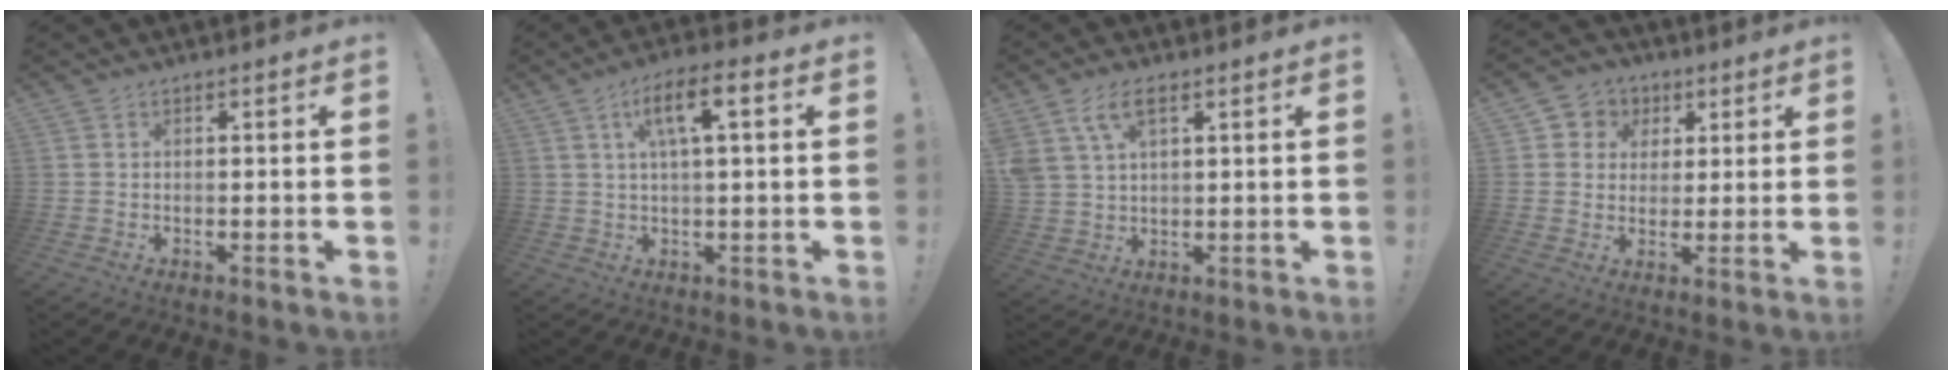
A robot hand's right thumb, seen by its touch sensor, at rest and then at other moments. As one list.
[{"total": 8.7, "force": [2.5, 2.3, 8.0], "torque": [-0.140, 0.008, 0.039]}, {"total": 7.8, "force": [3.9, 4.2, 5.3], "torque": [-0.099, -0.006, 0.076]}, {"total": 7.1, "force": [1.1, 6.8, 1.5], "torque": [-0.019, -0.002, 0.027]}]